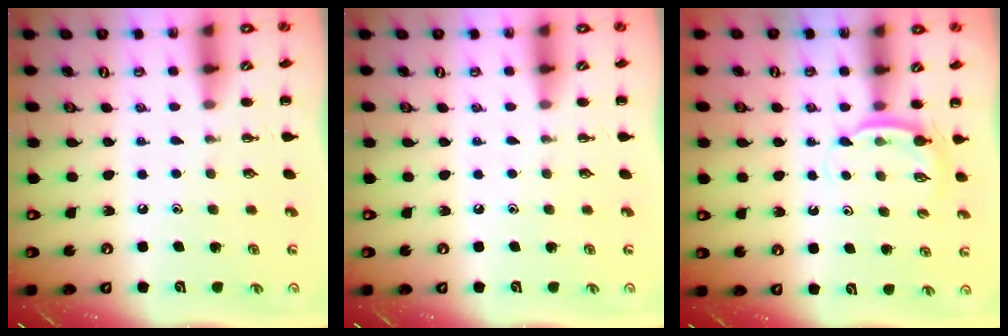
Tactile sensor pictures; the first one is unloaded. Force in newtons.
{"total": 0.0}
{"total": 4.6, "press": 4.6, "slide": 0.6}